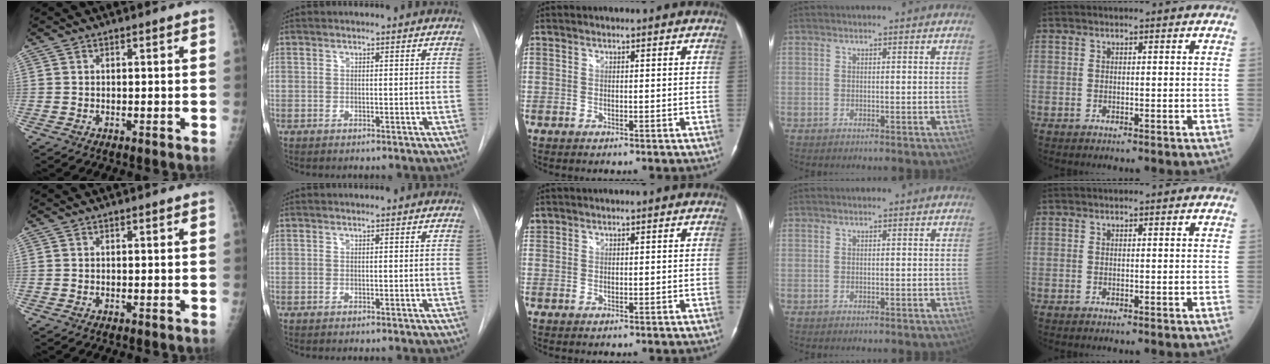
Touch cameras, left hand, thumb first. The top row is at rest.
{"middle": {"total": 1.0, "force": [0.7, 0.7, 0.0], "torque": [0.000, 0.015, 0.016]}}